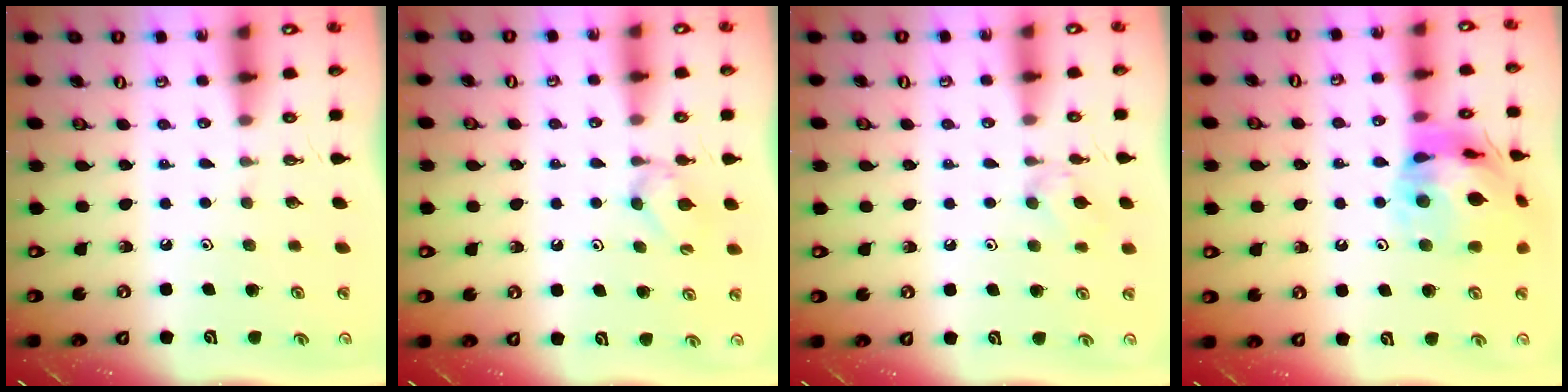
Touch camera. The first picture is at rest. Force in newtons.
{"total": 5.4, "press": 5.3, "slide": 0.7}
{"total": 6.2, "press": 6.1, "slide": 0.9}
{"total": 18.5, "press": 18.4, "slide": 2.1}